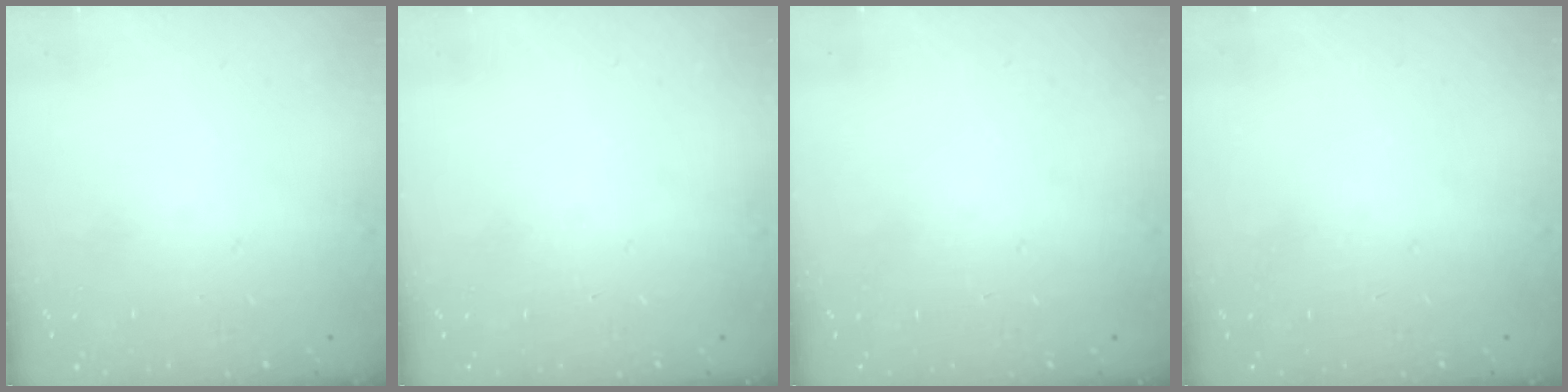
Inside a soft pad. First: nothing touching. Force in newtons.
{"total": 0.0}
{"total": 0.0}
{"total": 0.0}